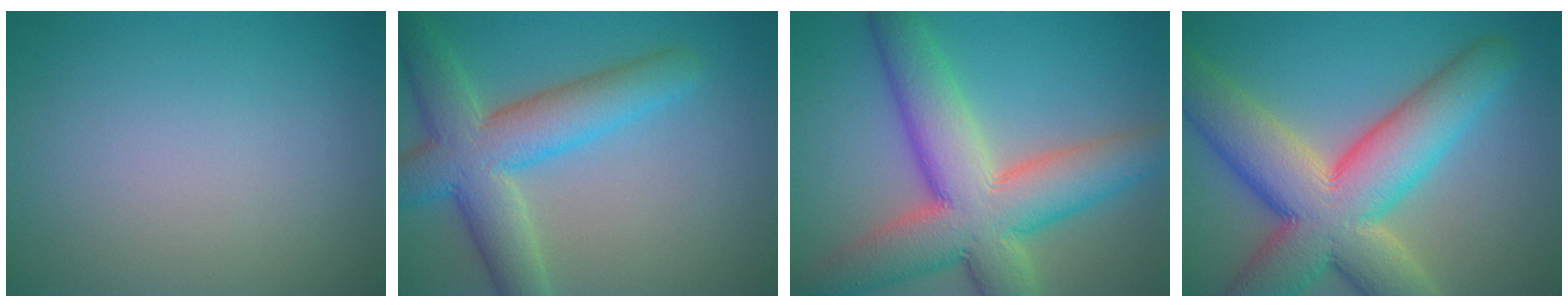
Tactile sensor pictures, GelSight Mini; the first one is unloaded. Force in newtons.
{"total": 7.9, "press": 7.9, "slide": 0.5}
{"total": 11.4, "press": 11.3, "slide": 0.7}
{"total": 12.6, "press": 12.6, "slide": 1.1}